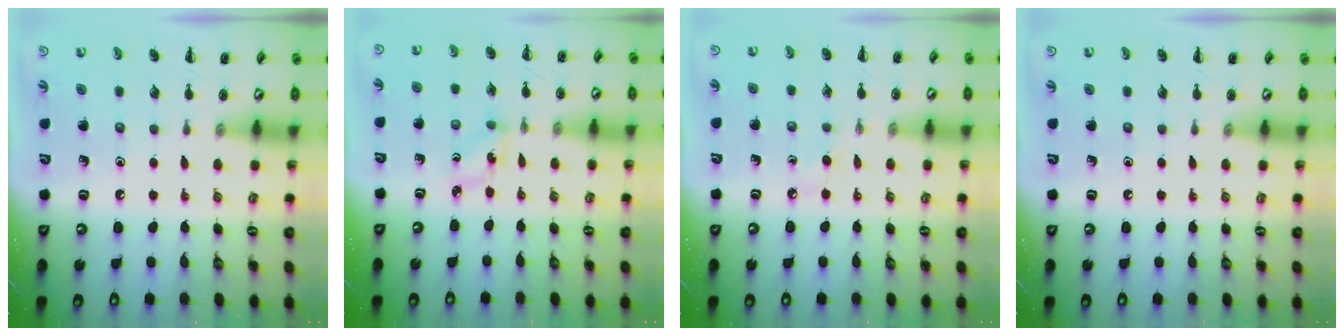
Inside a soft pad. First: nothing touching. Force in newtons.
{"total": 2.7, "press": 2.6, "slide": 0.9}
{"total": 2.4, "press": 2.2, "slide": 1.0}
{"total": 0.0}